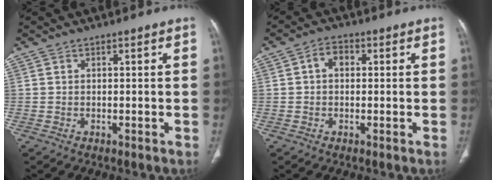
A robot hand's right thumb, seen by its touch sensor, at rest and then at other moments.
{"total": 3.4, "force": [0.5, 2.5, 2.3], "torque": [-0.032, 0.014, 0.004]}